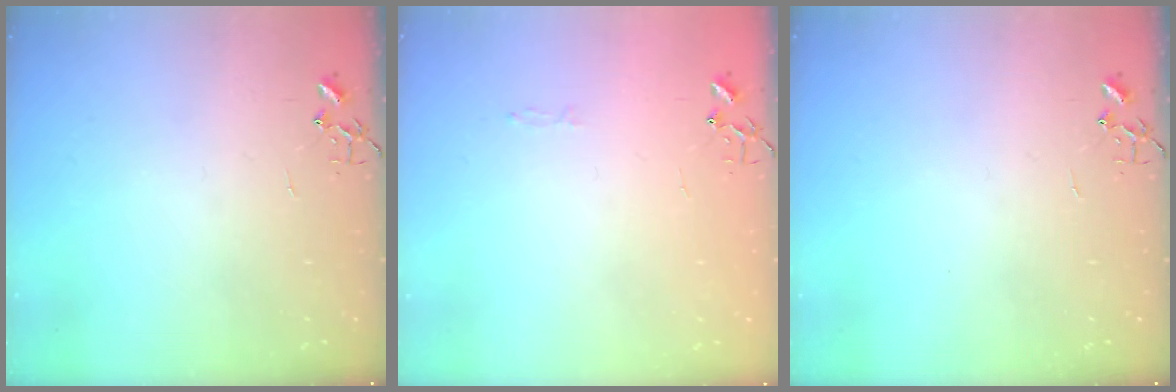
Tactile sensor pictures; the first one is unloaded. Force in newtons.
{"total": 2.8, "press": 2.8, "slide": 0.4}
{"total": 0.0}